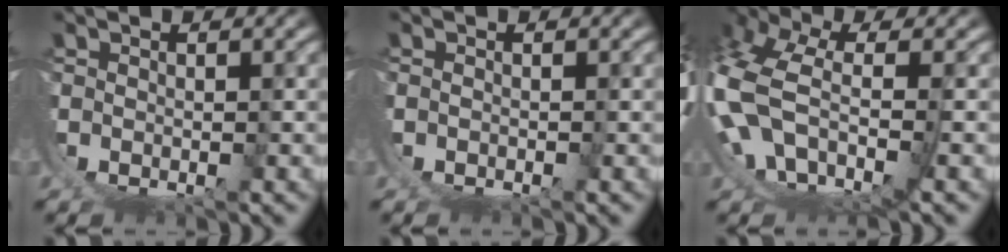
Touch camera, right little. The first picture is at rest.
{"total": 1.0, "force": [-1.0, -0.3, 0.1], "torque": [0.002, -0.001, -0.015]}
{"total": 8.3, "force": [-1.5, 5.8, 5.7], "torque": [-0.172, -0.041, -0.016]}